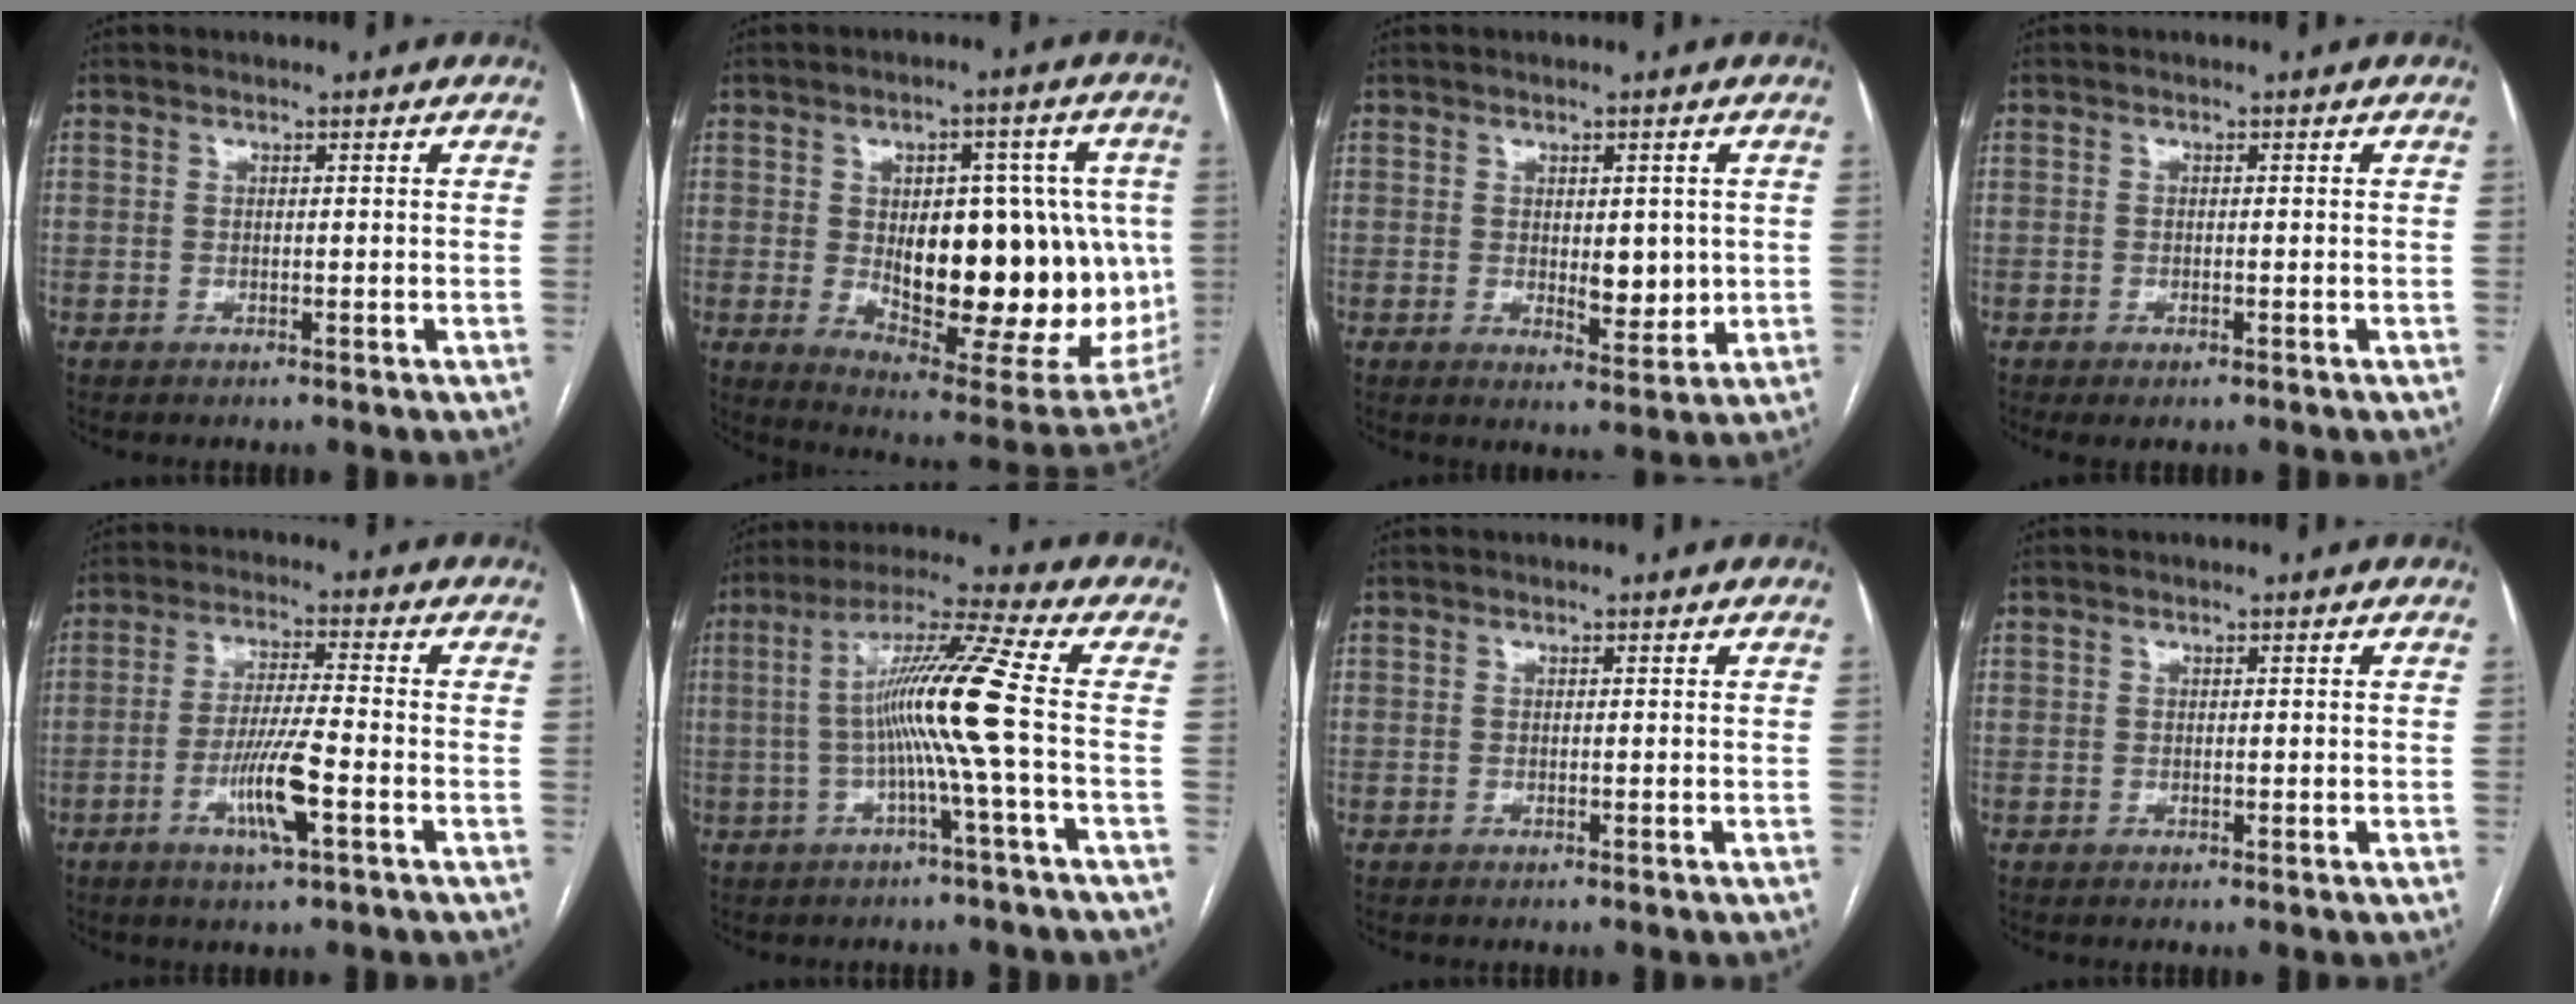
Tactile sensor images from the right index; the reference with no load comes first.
{"total": 24.2, "force": [-0.9, 10.2, 22.0], "torque": [-0.273, 0.008, 0.018]}
{"total": 5.1, "force": [0.3, 2.4, 4.5], "torque": [-0.060, -0.010, 0.011]}
{"total": 1.5, "force": [-0.8, 0.6, 1.2], "torque": [-0.020, -0.004, -0.005]}
{"total": 8.3, "force": [-3.2, 0.4, 7.7], "torque": [-0.146, -0.009, -0.059]}
{"total": 11.5, "force": [-0.8, -2.2, 11.2], "torque": [-0.207, 0.013, -0.016]}
{"total": 0.0}
{"total": 0.6, "force": [0.3, 0.4, 0.4], "torque": [-0.002, 0.000, 0.004]}